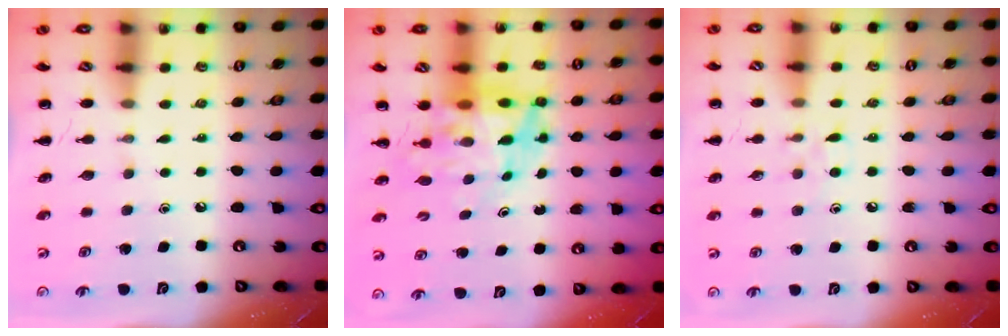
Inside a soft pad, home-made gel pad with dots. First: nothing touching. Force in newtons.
{"total": 7.9, "press": 7.8, "slide": 1.7}
{"total": 5.1, "press": 4.7, "slide": 2.0}